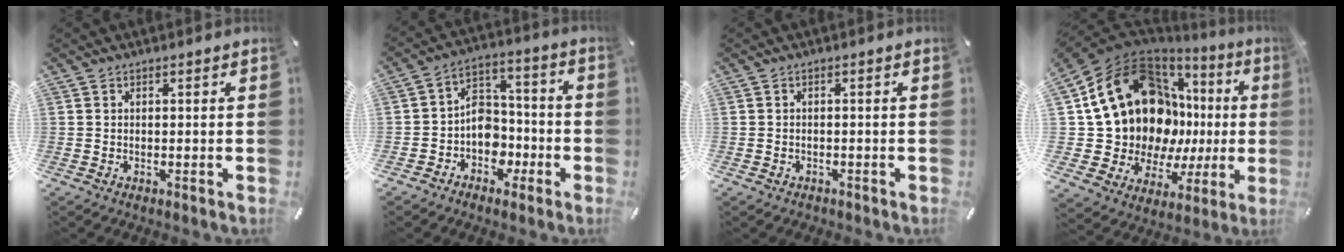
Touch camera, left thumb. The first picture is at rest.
{"total": 8.8, "force": [-3.3, 7.6, 2.8], "torque": [-0.033, 0.022, -0.055]}
{"total": 1.3, "force": [-0.8, 0.9, 0.4], "torque": [-0.008, 0.004, -0.020]}
{"total": 23.6, "force": [7.6, 17.2, 14.3], "torque": [-0.242, -0.065, 0.172]}